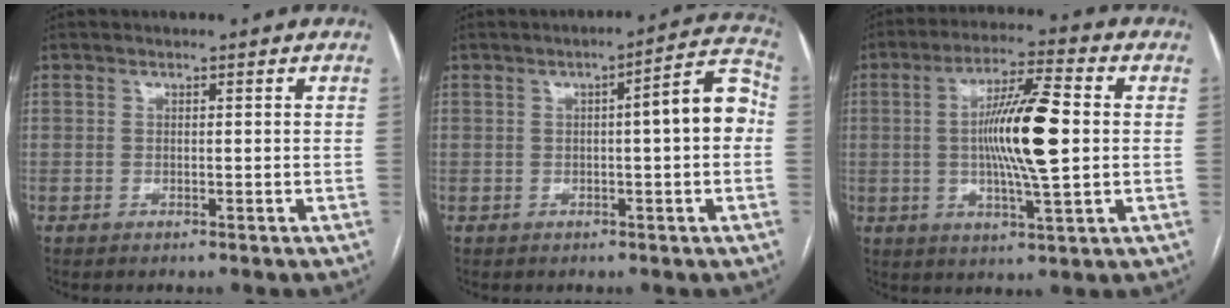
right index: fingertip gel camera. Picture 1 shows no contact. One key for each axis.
{"total": 7.9, "fx": 0.1, "fy": 1.1, "fz": 7.8, "tx": -0.098, "ty": 0.029, "tz": -0.003}
{"total": 13.0, "fx": 0.4, "fy": 1.2, "fz": 12.9, "tx": -0.229, "ty": 0.003, "tz": 0.004}